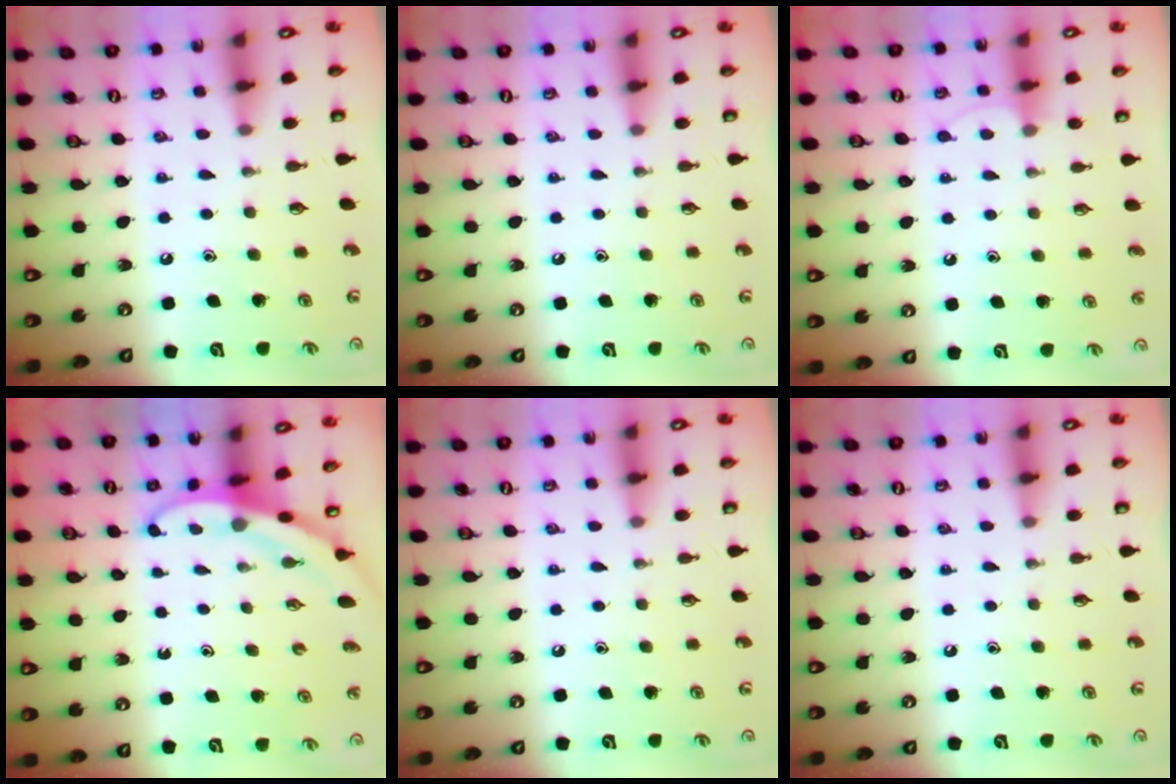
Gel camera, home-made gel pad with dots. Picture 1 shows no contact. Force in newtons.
{"total": 0.0}
{"total": 4.9, "press": 4.8, "slide": 0.5}
{"total": 3.1, "press": 3.1, "slide": 0.1}
{"total": 0.0}
{"total": 0.0}